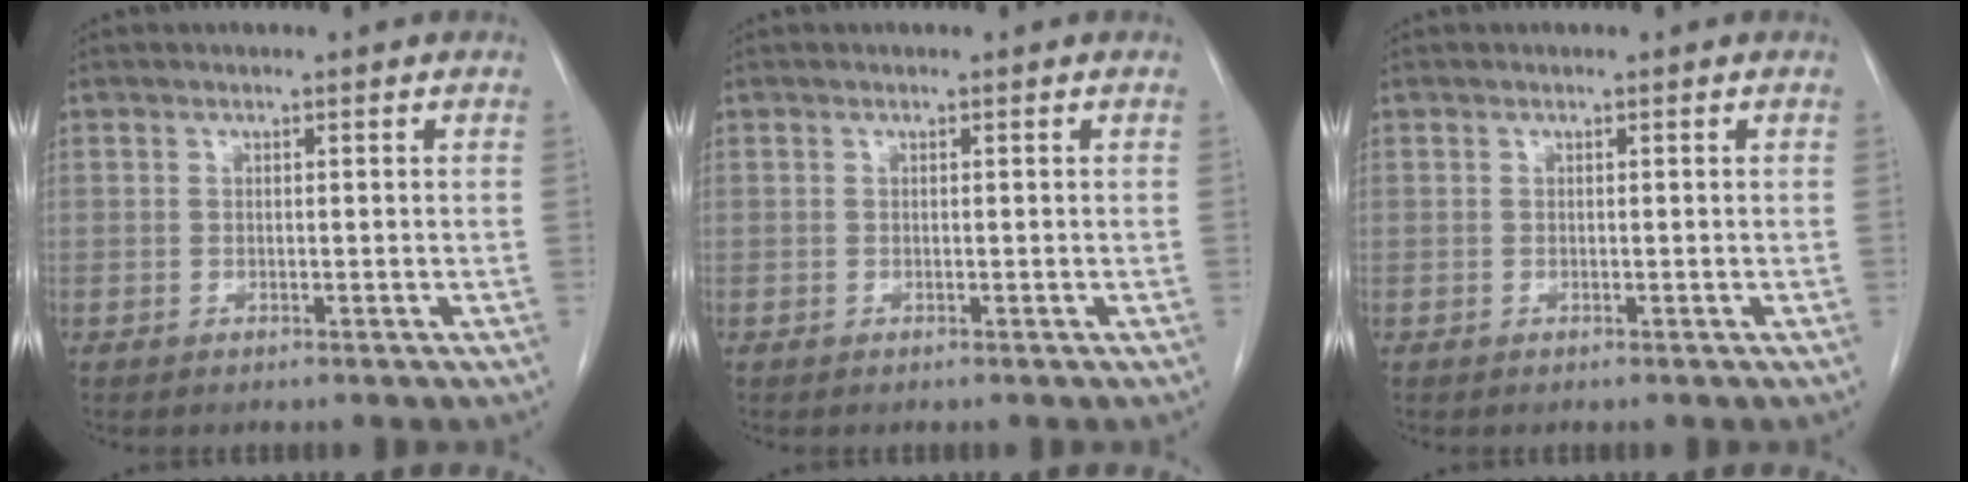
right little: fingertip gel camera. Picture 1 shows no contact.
{"total": 0.0}
{"total": 0.0}